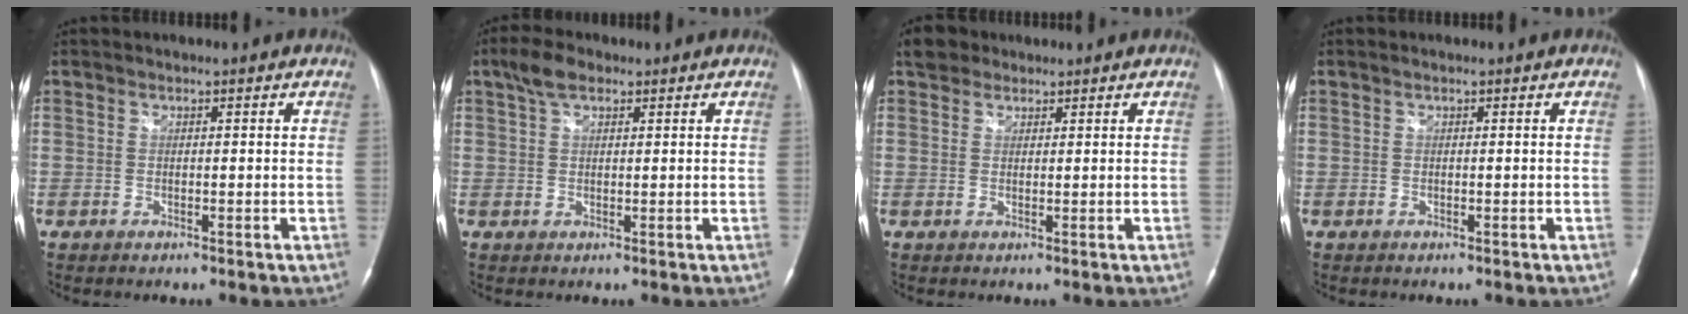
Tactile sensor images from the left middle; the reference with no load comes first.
{"total": 3.7, "force": [2.4, 1.7, 2.4], "torque": [-0.055, 0.017, 0.046]}
{"total": 2.8, "force": [2.0, 1.8, 0.5], "torque": [-0.015, 0.019, 0.035]}
{"total": 0.0}